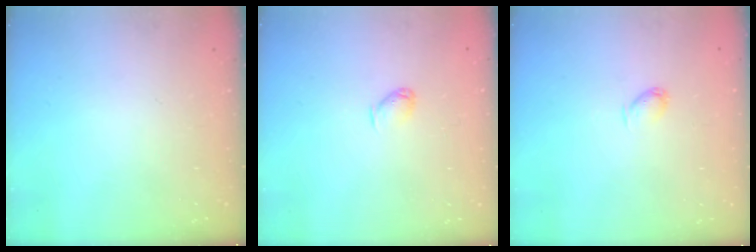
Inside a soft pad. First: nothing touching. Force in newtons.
{"total": 4.0, "press": 3.9, "slide": 0.7}
{"total": 3.1, "press": 3.1, "slide": 0.6}